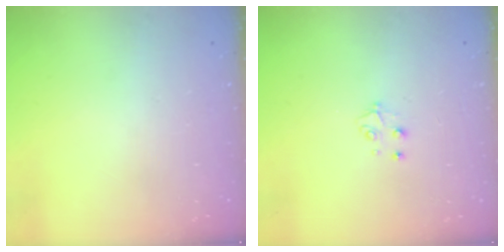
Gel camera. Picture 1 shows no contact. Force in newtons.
{"total": 3.4, "press": 3.4, "slide": 0.4}